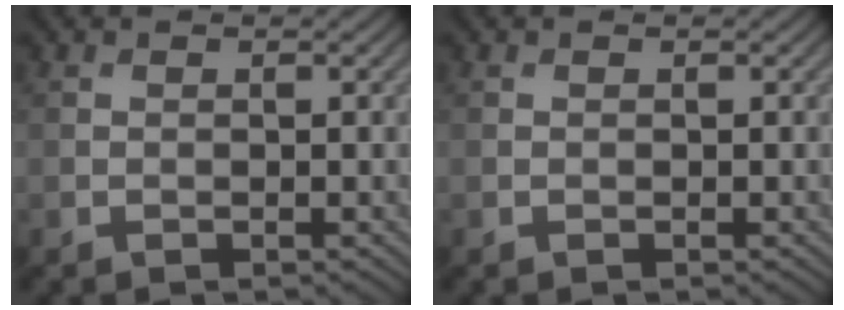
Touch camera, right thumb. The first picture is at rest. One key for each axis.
{"total": 0.0}